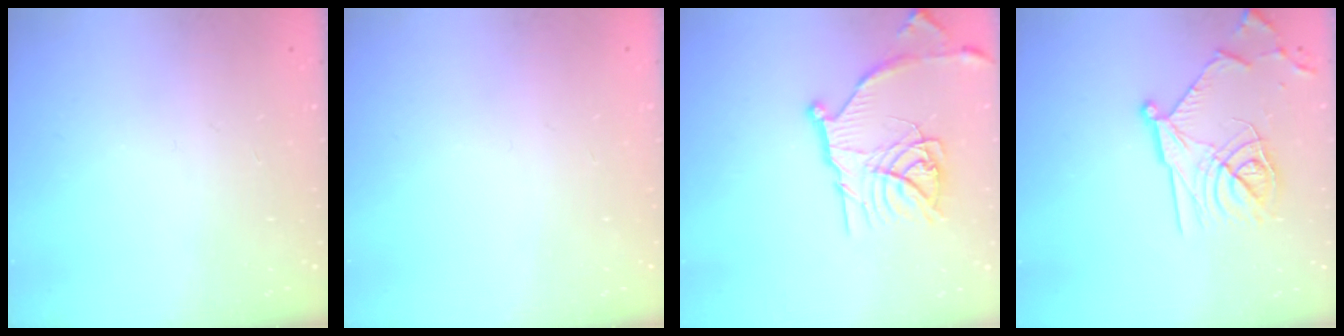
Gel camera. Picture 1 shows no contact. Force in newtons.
{"total": 0.0}
{"total": 19.1, "press": 19.0, "slide": 1.7}
{"total": 18.1, "press": 18.1, "slide": 1.0}